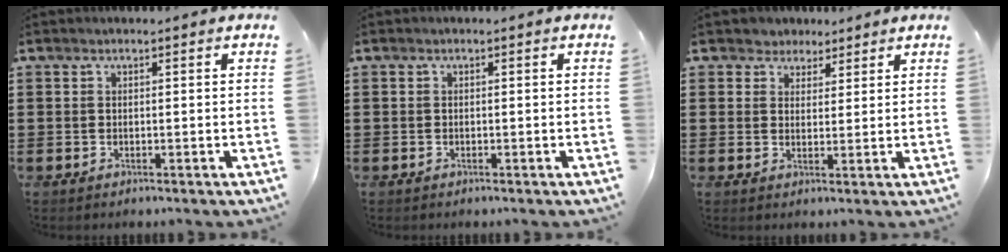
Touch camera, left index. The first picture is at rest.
{"total": 0.0}
{"total": 3.2, "force": [2.3, 2.1, -0.3], "torque": [-0.012, 0.008, 0.043]}